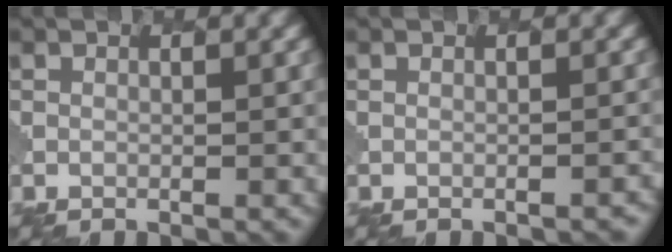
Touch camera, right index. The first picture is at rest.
{"total": 1.4, "force": [-1.1, 0.5, 0.7], "torque": [0.009, 0.005, -0.009]}